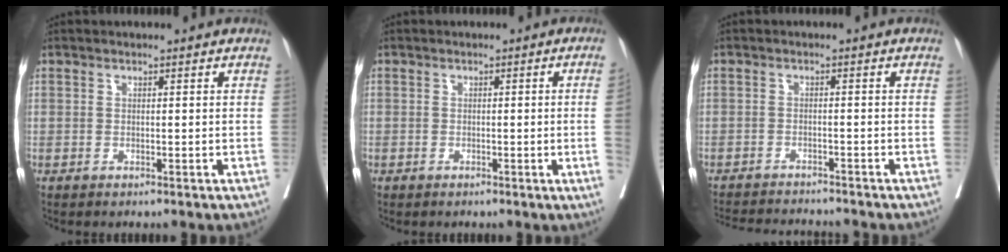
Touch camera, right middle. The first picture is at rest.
{"total": 2.9, "force": [-0.5, -1.0, 2.6], "torque": [-0.033, -0.004, -0.007]}
{"total": 9.8, "force": [-9.3, 0.9, 2.7], "torque": [-0.039, -0.004, -0.133]}